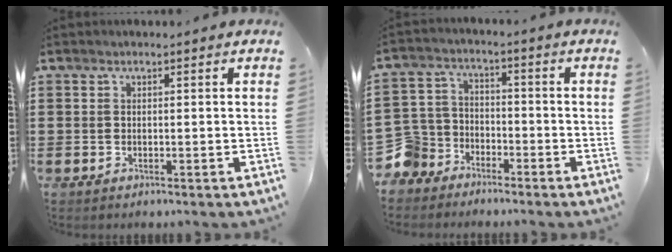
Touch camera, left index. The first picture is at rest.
{"total": 7.7, "force": [-5.8, 4.9, 1.2], "torque": [-0.061, 0.017, -0.120]}